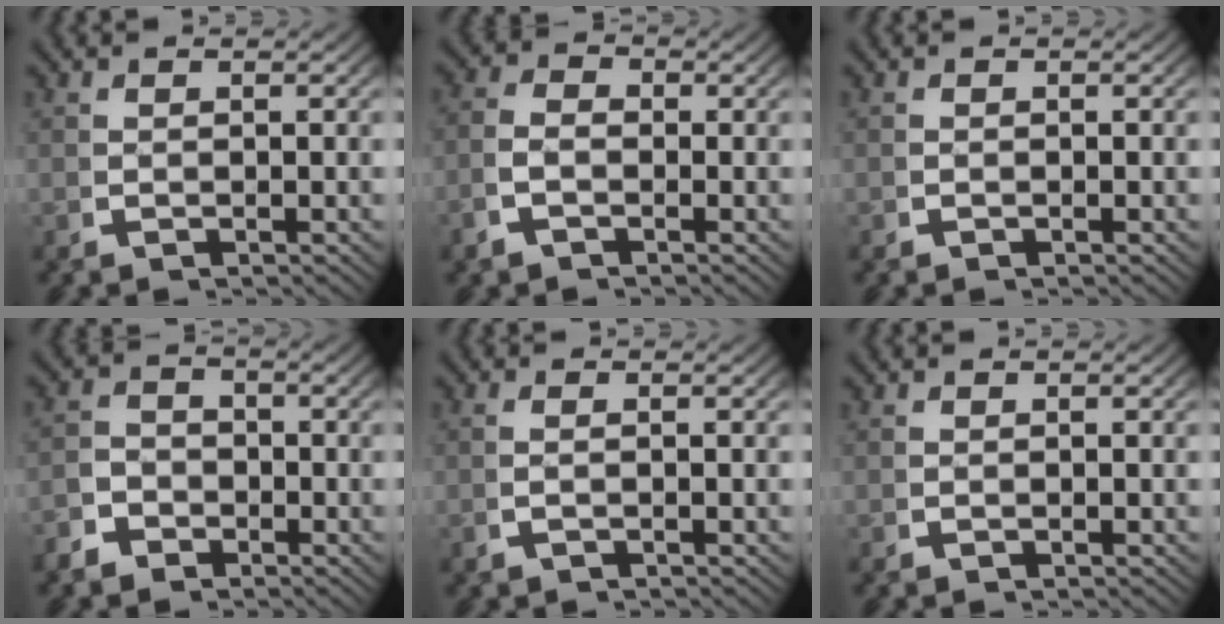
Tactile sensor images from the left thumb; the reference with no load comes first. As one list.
[{"total": 2.3, "force": [-0.9, 1.6, 1.3], "torque": [-0.024, -0.006, -0.018]}, {"total": 0.0}, {"total": 2.8, "force": [-1.8, 2.0, 0.8], "torque": [-0.007, -0.012, -0.033]}, {"total": 0.8, "force": [-0.6, -0.2, 0.5], "torque": [-0.018, -0.001, -0.005]}, {"total": 0.0}]